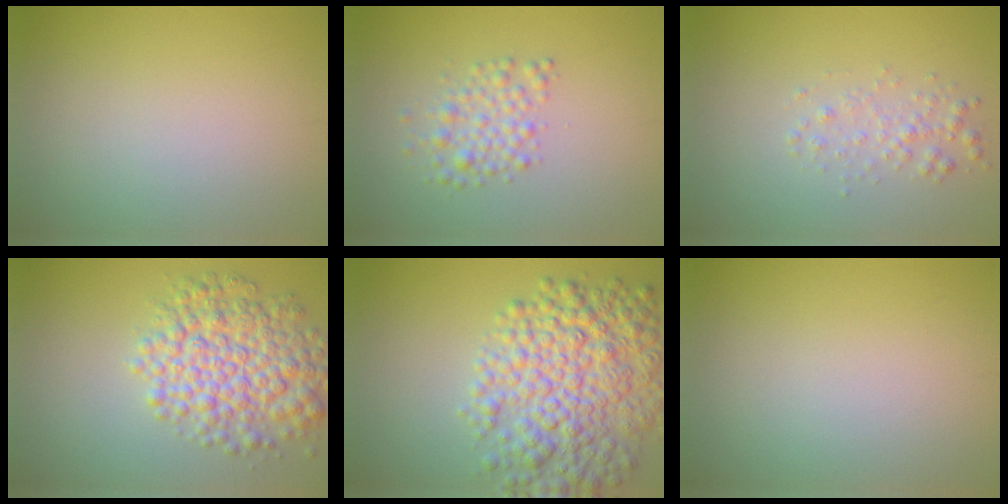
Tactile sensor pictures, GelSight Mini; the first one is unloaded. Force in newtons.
{"total": 2.4, "press": 2.4, "slide": 0.1}
{"total": 1.7, "press": 1.7, "slide": 0.0}
{"total": 7.1, "press": 7.1, "slide": 0.2}
{"total": 8.8, "press": 8.8, "slide": 0.3}
{"total": 0.0}